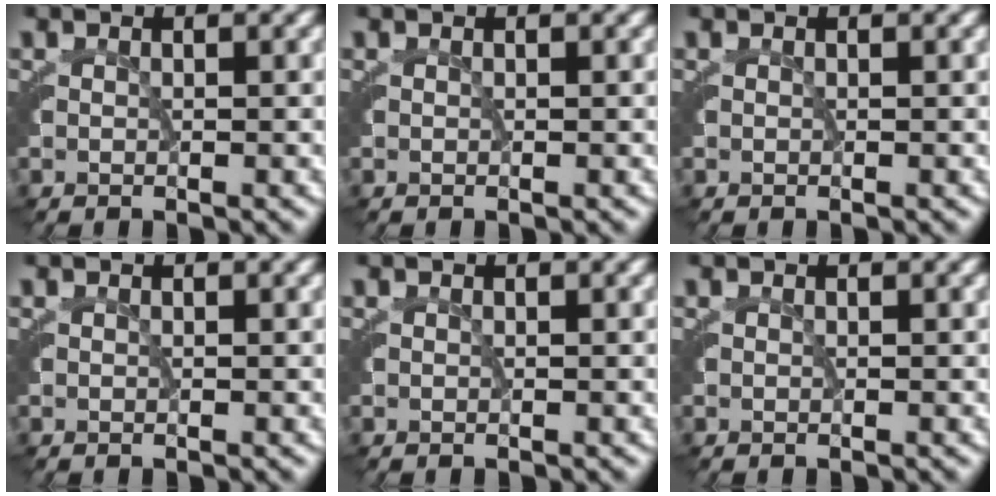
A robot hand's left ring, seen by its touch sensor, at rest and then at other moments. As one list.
[{"total": 0.0}, {"total": 0.0}, {"total": 0.0}, {"total": 0.0}, {"total": 0.0}]